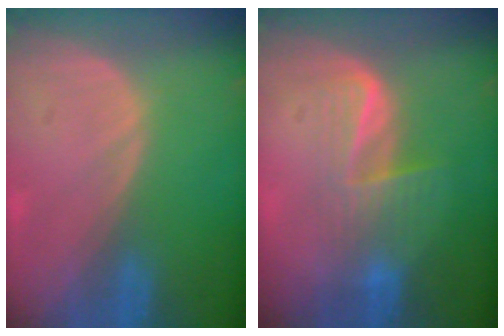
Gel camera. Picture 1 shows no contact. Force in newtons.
{"total": 5.9, "press": 5.4, "slide": 2.3}